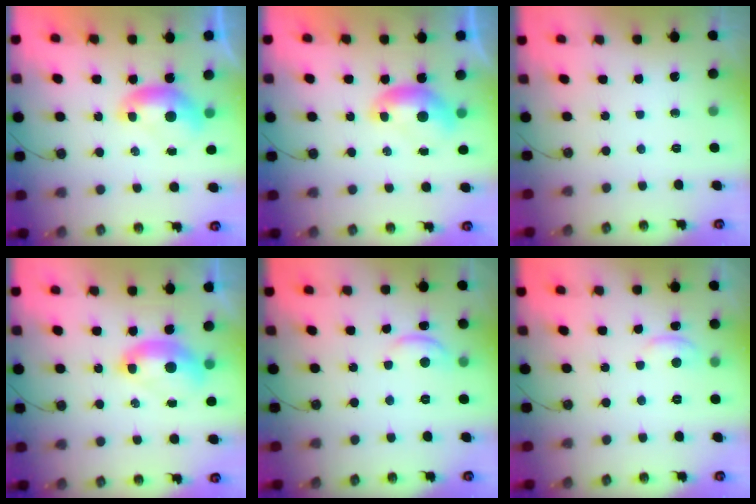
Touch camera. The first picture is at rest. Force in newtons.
{"total": 0.0}
{"total": 0.0}
{"total": 2.6, "press": 2.6, "slide": 0.6}
{"total": 1.4, "press": 1.3, "slide": 0.4}
{"total": 1.8, "press": 1.7, "slide": 0.5}